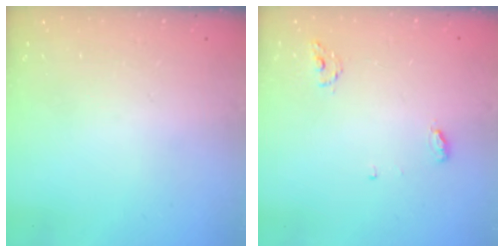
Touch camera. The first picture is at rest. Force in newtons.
{"total": 5.1, "press": 5.1, "slide": 0.4}